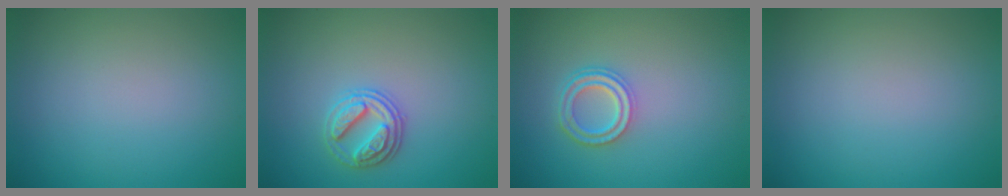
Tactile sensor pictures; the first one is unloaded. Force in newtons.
{"total": 2.6, "press": 2.6, "slide": 0.5}
{"total": 3.2, "press": 2.5, "slide": 2.1}
{"total": 0.0}